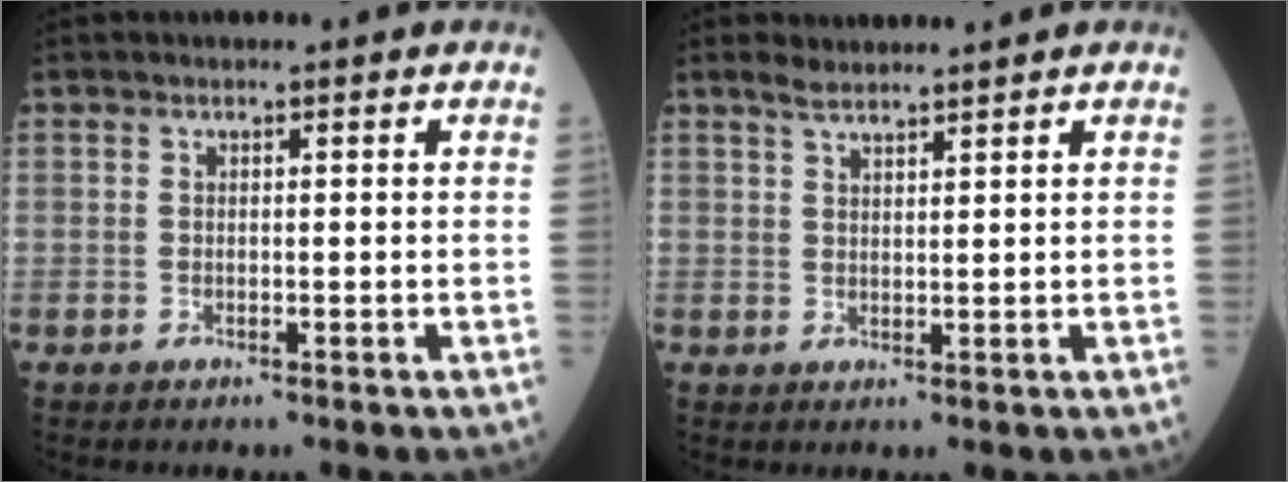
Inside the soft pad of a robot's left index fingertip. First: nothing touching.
{"total": 3.1, "force": [2.9, 0.1, 1.1], "torque": [-0.025, 0.018, 0.056]}